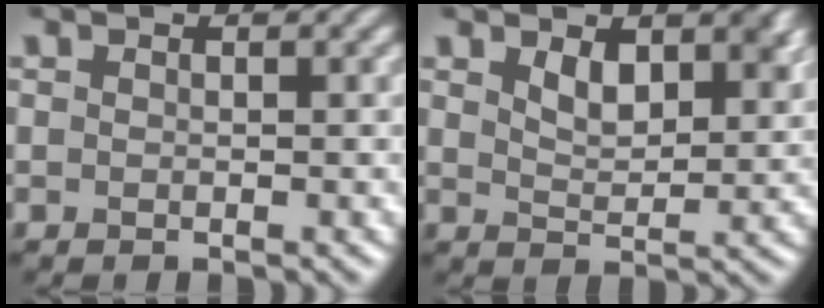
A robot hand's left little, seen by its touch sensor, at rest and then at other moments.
{"total": 3.6, "force": [1.9, 1.9, 2.3], "torque": [-0.047, -0.007, 0.035]}